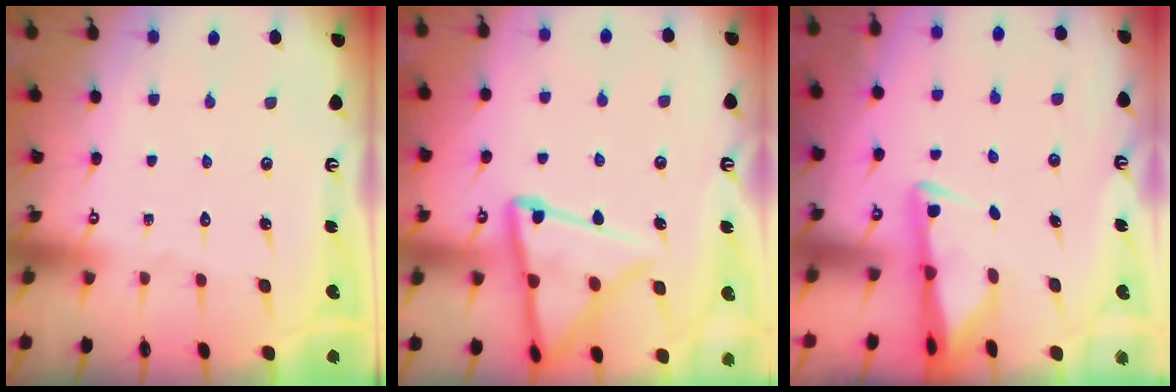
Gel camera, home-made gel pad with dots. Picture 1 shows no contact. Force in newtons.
{"total": 16.1, "press": 16.0, "slide": 1.6}
{"total": 3.2, "press": 3.1, "slide": 0.5}